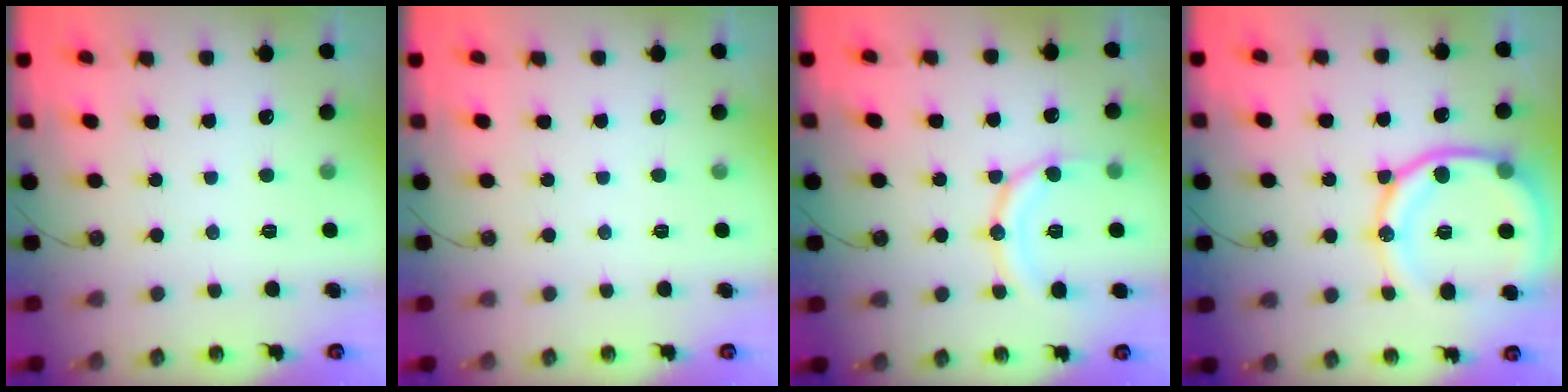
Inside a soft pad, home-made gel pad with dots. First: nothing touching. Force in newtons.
{"total": 0.0}
{"total": 12.7, "press": 12.7, "slide": 1.4}
{"total": 18.5, "press": 18.4, "slide": 1.9}